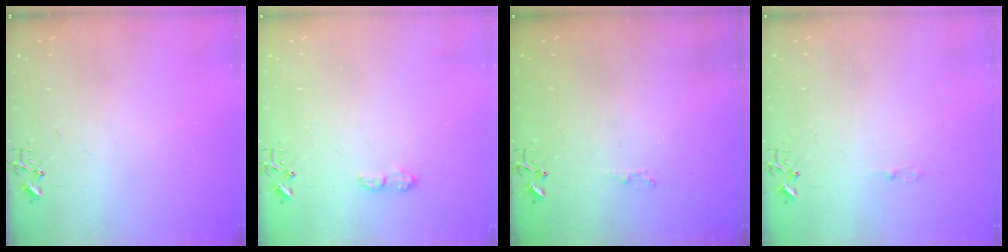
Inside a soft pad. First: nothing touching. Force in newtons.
{"total": 7.0, "press": 7.0, "slide": 0.8}
{"total": 5.1, "press": 5.1, "slide": 0.4}
{"total": 2.5, "press": 2.5, "slide": 0.3}